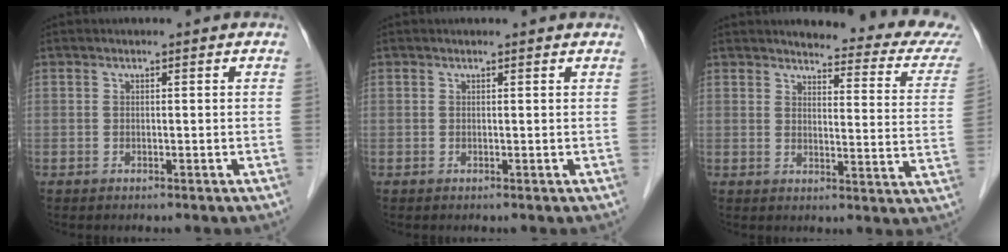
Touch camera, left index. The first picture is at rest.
{"total": 1.3, "force": [1.3, 0.1, 0.2], "torque": [-0.012, 0.005, 0.011]}
{"total": 16.2, "force": [15.4, 1.4, 4.9], "torque": [-0.039, -0.082, 0.148]}